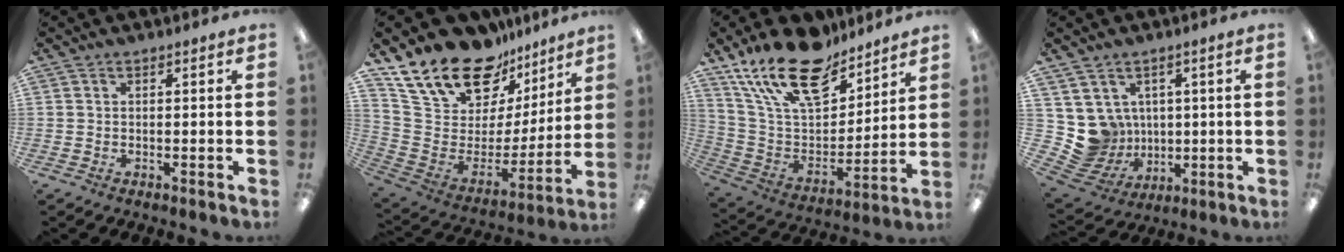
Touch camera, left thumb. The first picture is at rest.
{"total": 19.9, "force": [15.8, 9.3, 7.7], "torque": [-0.151, -0.115, 0.286]}
{"total": 21.6, "force": [15.4, 9.9, 11.4], "torque": [-0.215, -0.084, 0.278]}
{"total": 8.5, "force": [2.1, 8.1, 1.2], "torque": [-0.063, -0.026, 0.051]}